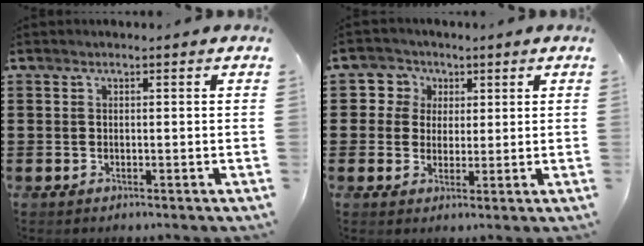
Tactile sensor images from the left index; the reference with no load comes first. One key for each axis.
{"total": 4.4, "fx": 1.5, "fy": 4.2, "fz": 0.0, "tx": -0.019, "ty": 0.009, "tz": 0.021}